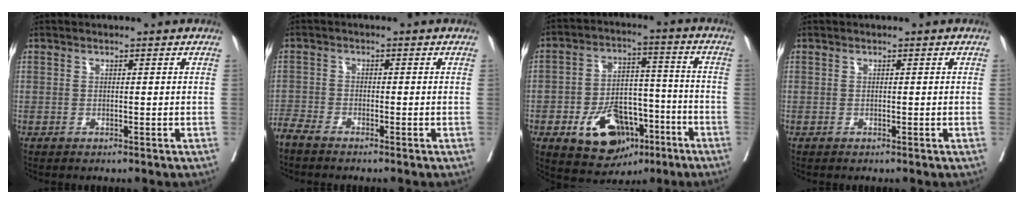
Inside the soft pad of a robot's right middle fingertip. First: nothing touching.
{"total": 2.8, "force": [-2.7, 0.1, 0.9], "torque": [-0.016, -0.008, -0.054]}
{"total": 13.4, "force": [-6.3, 8.0, 8.8], "torque": [-0.142, 0.014, -0.092]}
{"total": 0.0}